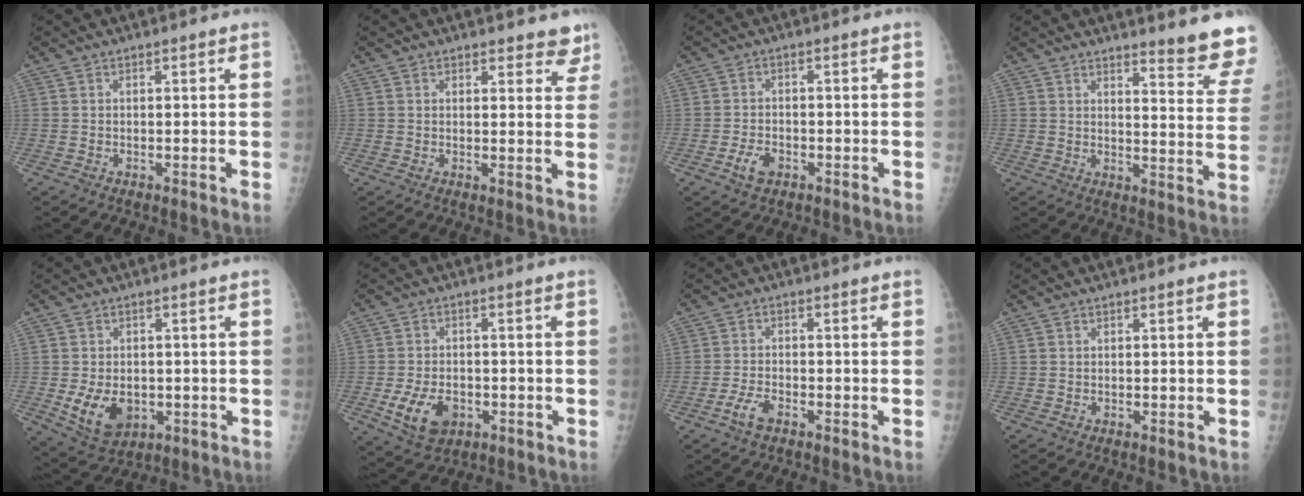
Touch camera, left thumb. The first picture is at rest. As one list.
[{"total": 4.9, "force": [4.3, 2.1, 1.0], "torque": [0.026, -0.025, 0.038]}, {"total": 3.7, "force": [-1.8, 2.4, 2.2], "torque": [-0.038, 0.008, -0.031]}, {"total": 11.5, "force": [10.6, 0.4, 4.4], "torque": [-0.033, -0.116, 0.114]}, {"total": 8.5, "force": [-1.7, 6.2, 5.6], "torque": [-0.079, -0.004, -0.011]}, {"total": 8.4, "force": [-2.8, 5.7, 5.5], "torque": [-0.090, 0.006, -0.040]}, {"total": 3.7, "force": [-2.2, 1.8, 2.4], "torque": [-0.050, 0.010, -0.042]}, {"total": 0.0}]